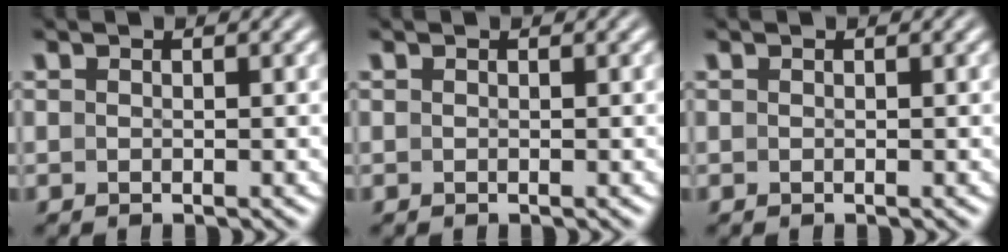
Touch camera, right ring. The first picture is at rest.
{"total": 0.0}
{"total": 0.0}